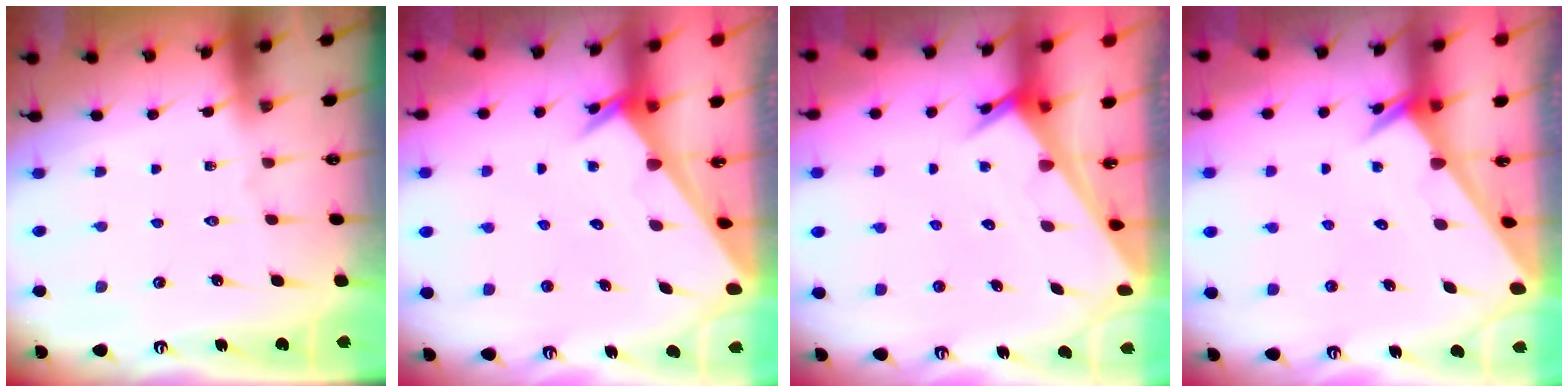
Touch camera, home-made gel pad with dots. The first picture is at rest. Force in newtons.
{"total": 3.5, "press": 3.5, "slide": 0.3}
{"total": 3.2, "press": 3.2, "slide": 0.2}
{"total": 2.3, "press": 2.3, "slide": 0.1}